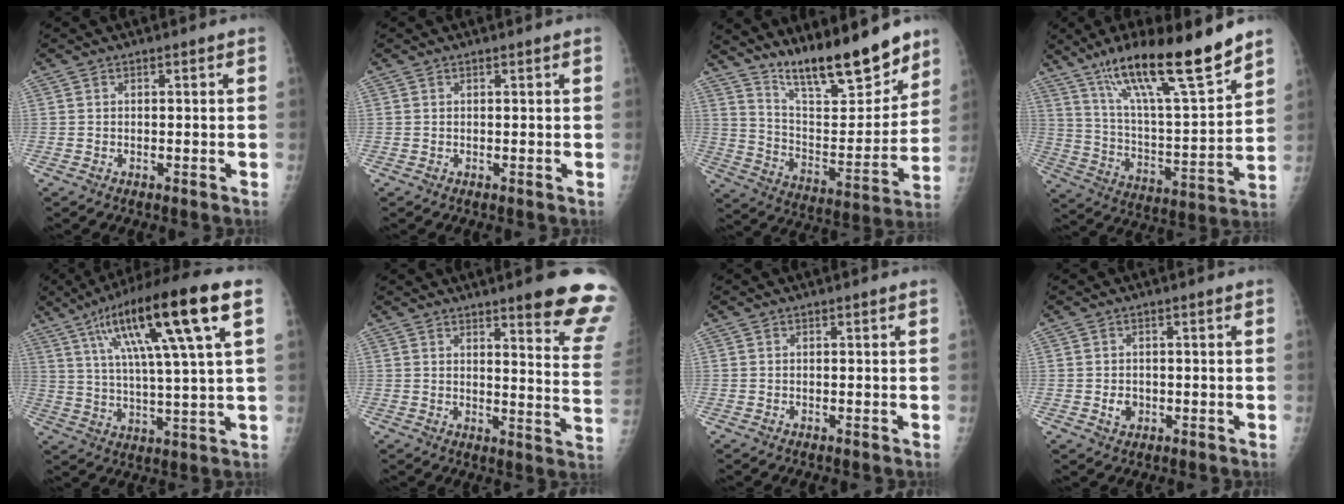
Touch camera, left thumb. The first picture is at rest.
{"total": 0.0}
{"total": 19.3, "force": [15.3, 4.8, 10.8], "torque": [-0.132, -0.099, 0.260]}
{"total": 21.8, "force": [15.2, 3.3, 15.3], "torque": [-0.239, -0.068, 0.264]}
{"total": 20.5, "force": [8.7, 2.8, 18.4], "torque": [-0.311, 0.002, 0.139]}
{"total": 15.6, "force": [11.2, 2.1, 10.7], "torque": [-0.103, -0.070, 0.128]}
{"total": 0.0}
{"total": 2.3, "force": [-0.4, 1.9, 1.2], "torque": [-0.011, 0.002, -0.002]}